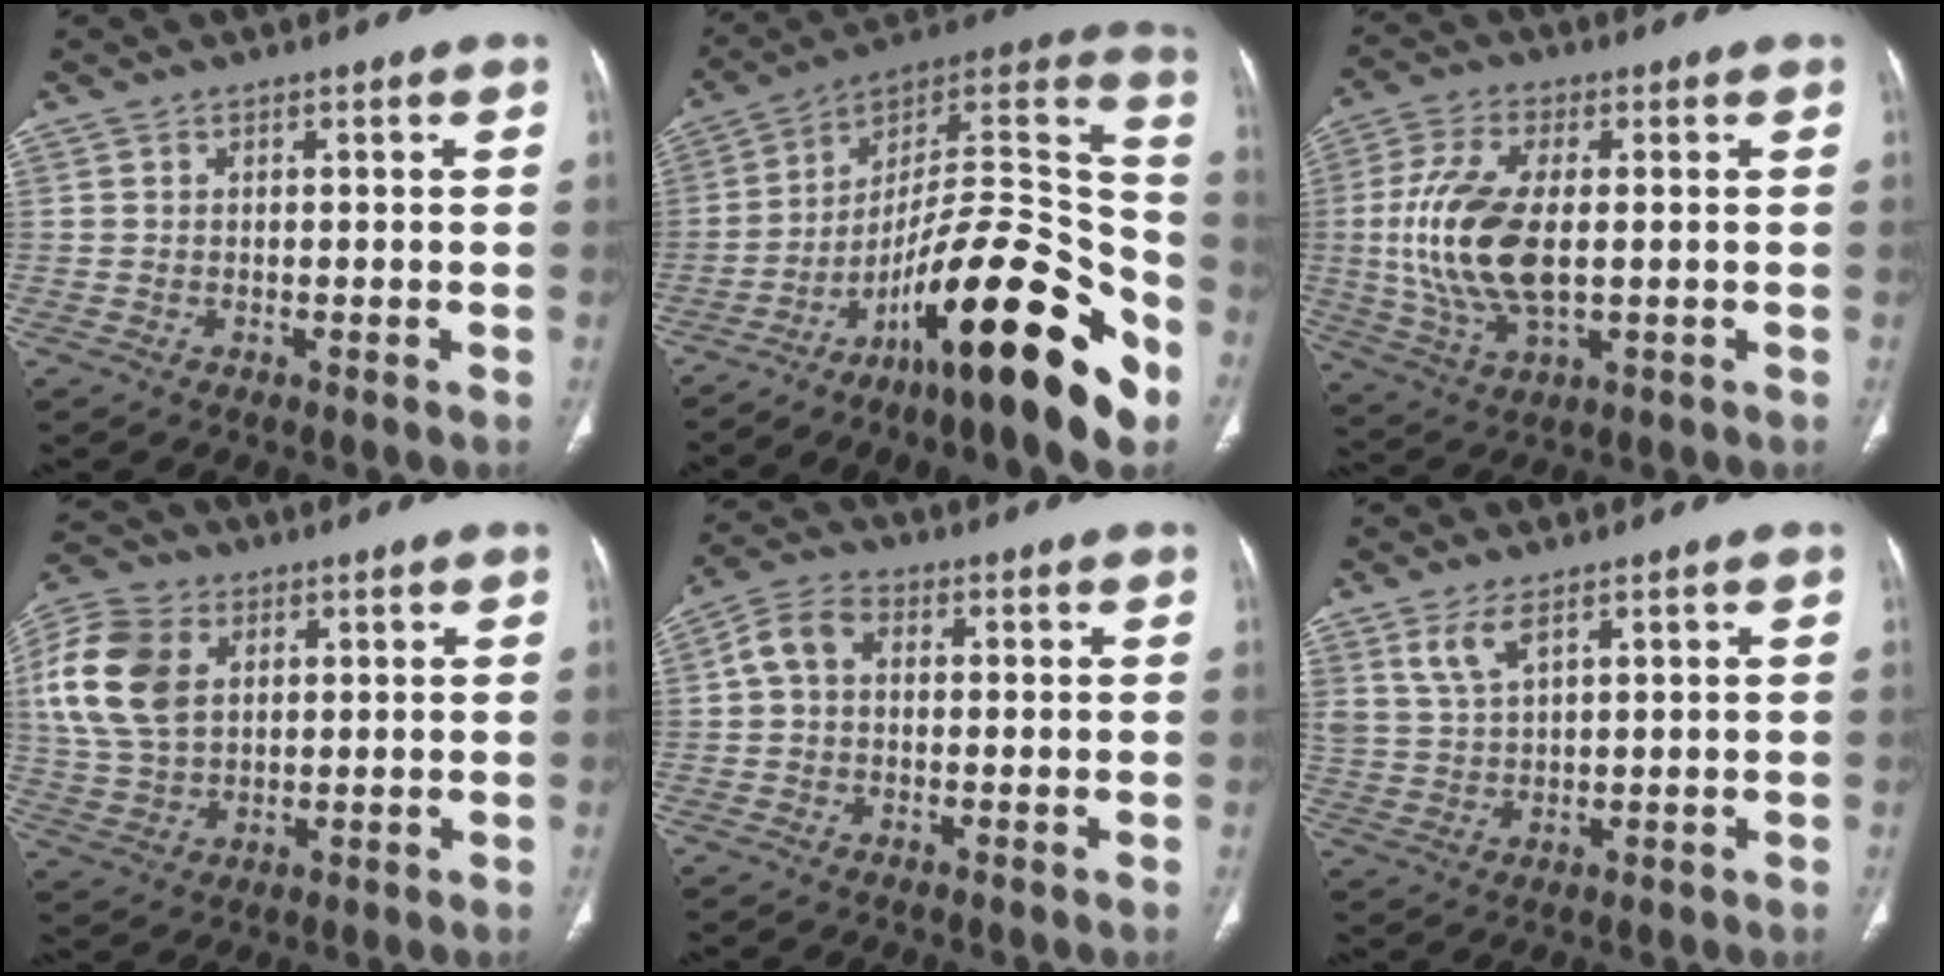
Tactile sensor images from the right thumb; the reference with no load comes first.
{"total": 29.7, "force": [-15.1, 8.0, 24.3], "torque": [-0.297, 0.102, -0.231]}
{"total": 15.2, "force": [0.1, 7.3, 13.3], "torque": [-0.284, -0.006, 0.007]}
{"total": 14.4, "force": [3.7, 9.9, 9.7], "torque": [-0.192, 0.002, 0.070]}
{"total": 5.3, "force": [0.5, 3.8, 3.7], "torque": [-0.069, 0.015, -0.001]}
{"total": 5.1, "force": [3.2, 1.9, 3.5], "torque": [-0.074, -0.014, 0.074]}